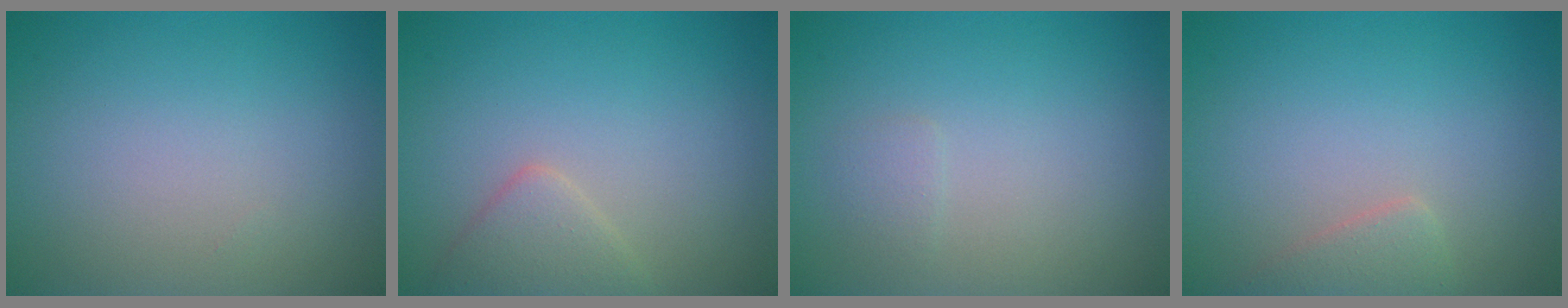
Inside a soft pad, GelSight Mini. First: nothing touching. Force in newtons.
{"total": 2.2, "press": 2.2, "slide": 0.1}
{"total": 0.7, "press": 0.7, "slide": 0.0}
{"total": 1.7, "press": 1.7, "slide": 0.1}